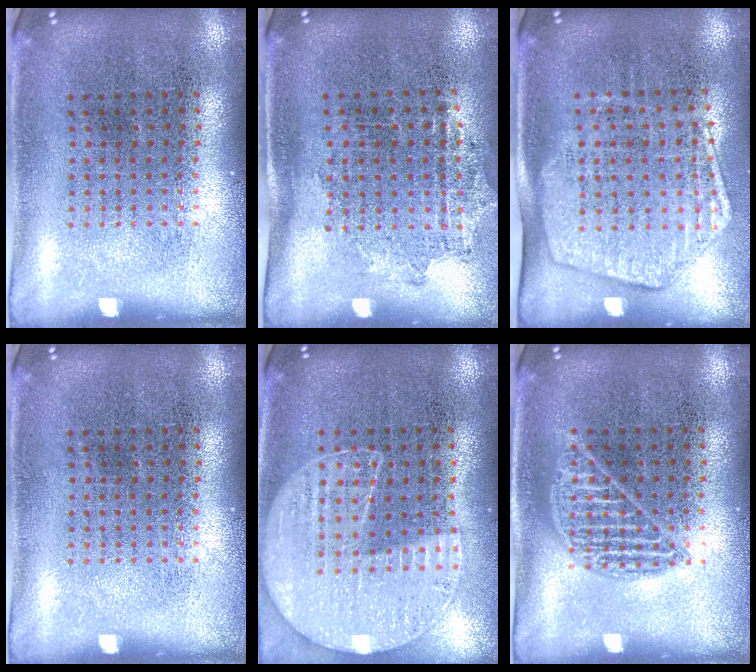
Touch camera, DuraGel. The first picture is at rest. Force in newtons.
{"total": 1.3, "press": 1.0, "slide": 0.9}
{"total": 1.9, "press": 1.6, "slide": 1.1}
{"total": 0.0}
{"total": 1.2, "press": 1.1, "slide": 0.2}
{"total": 0.9, "press": 0.9, "slide": 0.0}